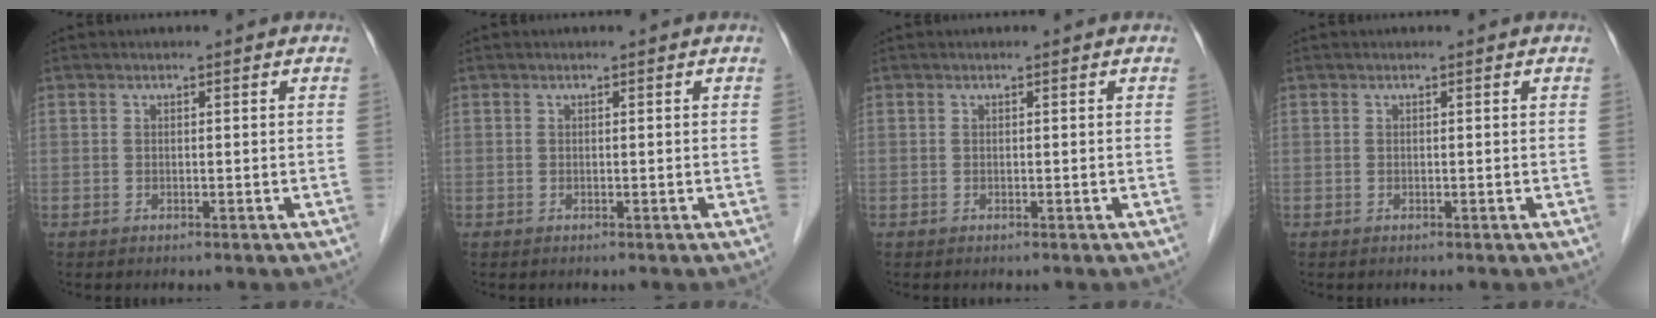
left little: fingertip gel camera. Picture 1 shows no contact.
{"total": 0.0}
{"total": 0.0}
{"total": 0.0}